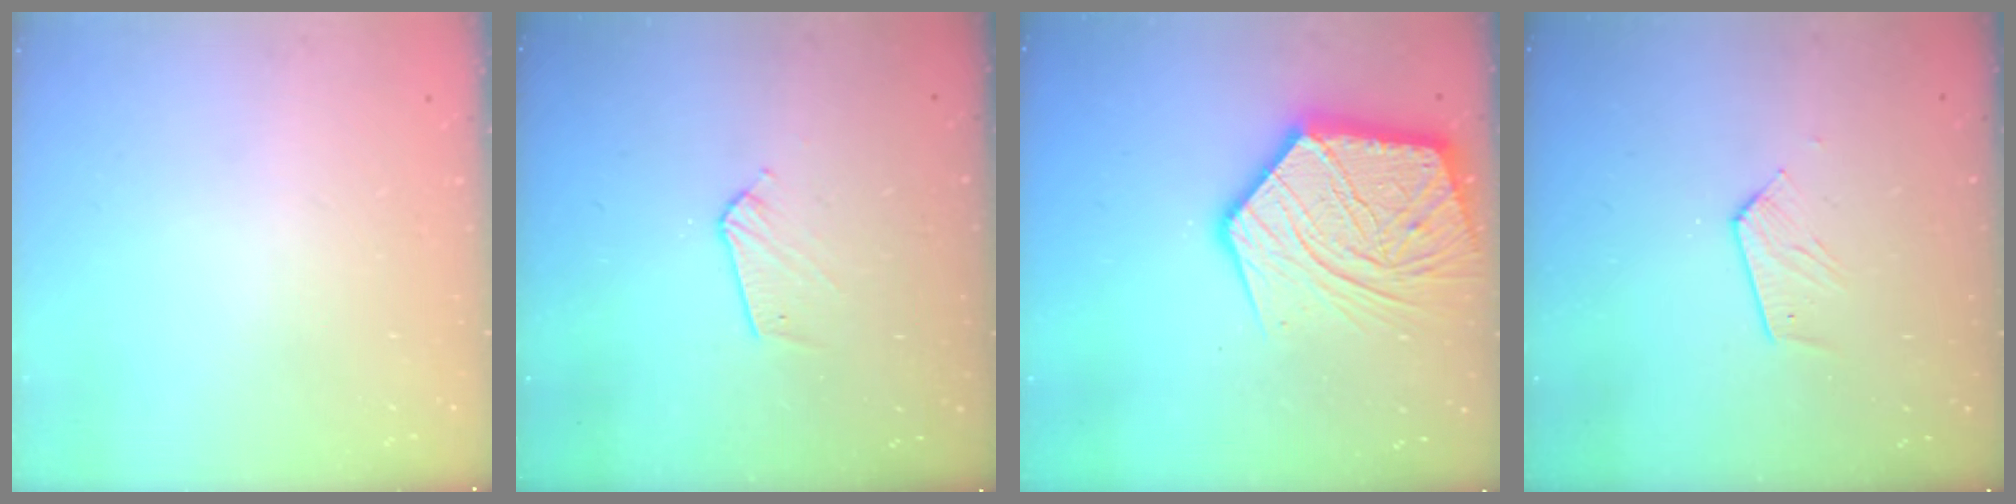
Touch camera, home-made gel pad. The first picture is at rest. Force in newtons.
{"total": 6.2, "press": 6.2, "slide": 0.6}
{"total": 21.3, "press": 21.2, "slide": 2.2}
{"total": 6.2, "press": 6.2, "slide": 0.2}